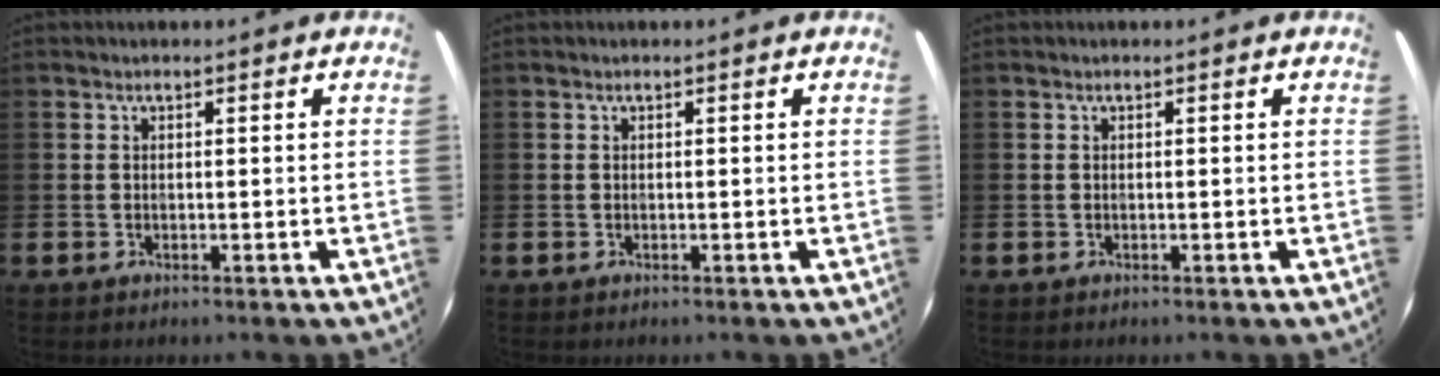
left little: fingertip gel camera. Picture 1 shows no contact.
{"total": 0.0}
{"total": 0.0}